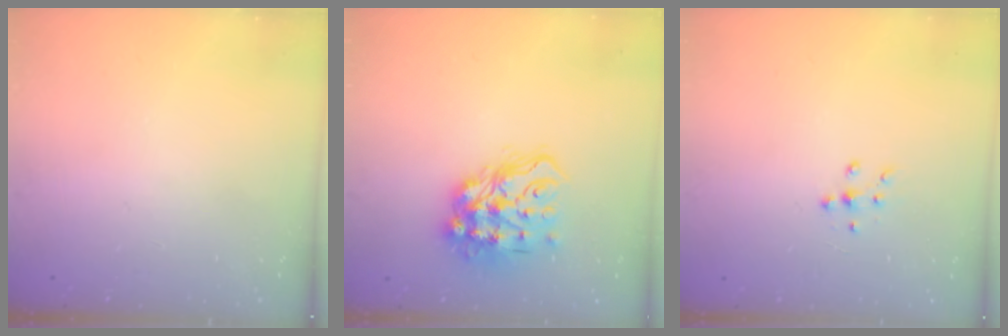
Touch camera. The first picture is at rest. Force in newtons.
{"total": 17.0, "press": 16.9, "slide": 1.6}
{"total": 5.9, "press": 5.8, "slide": 0.8}